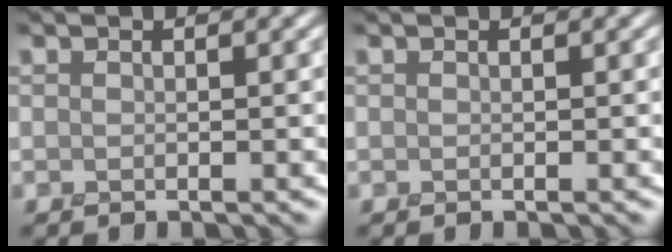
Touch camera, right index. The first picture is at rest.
{"total": 0.0}